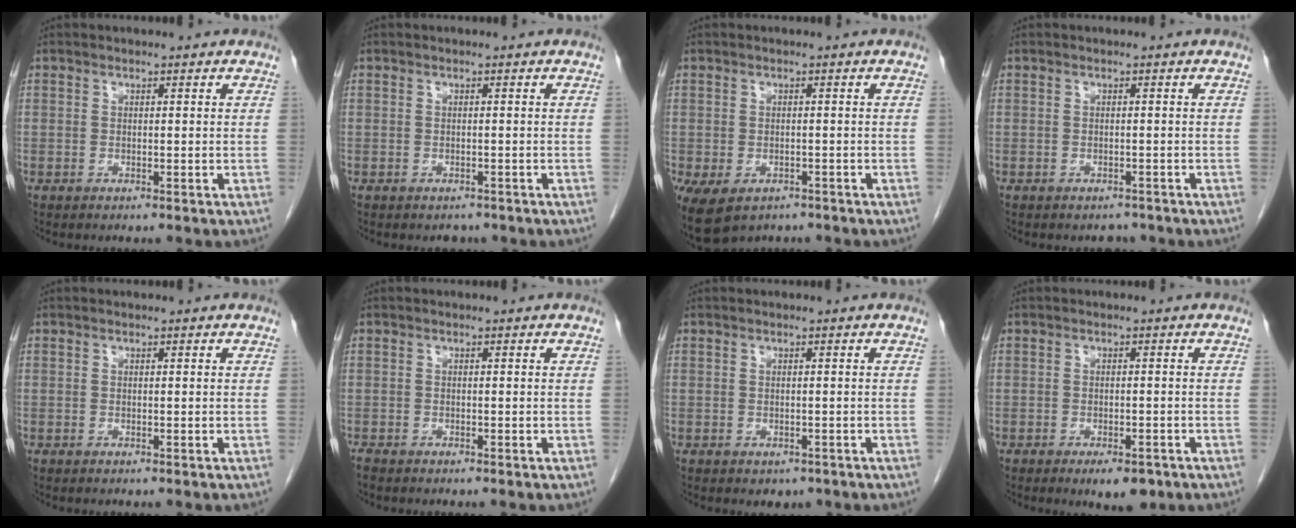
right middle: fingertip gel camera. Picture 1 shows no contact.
{"total": 1.2, "force": [-1.0, 0.7, 0.0], "torque": [-0.003, 0.000, -0.012]}
{"total": 8.4, "force": [-5.0, 5.5, 4.0], "torque": [-0.089, -0.002, -0.070]}
{"total": 1.4, "force": [-1.2, 0.8, -0.1], "torque": [-0.003, 0.000, -0.017]}
{"total": 0.0}
{"total": 0.7, "force": [-0.6, 0.1, 0.2], "torque": [-0.008, -0.002, -0.015]}
{"total": 1.3, "force": [-0.7, 1.0, 0.5], "torque": [-0.007, 0.000, -0.001]}
{"total": 4.3, "force": [-2.8, 1.6, 2.9], "torque": [-0.036, -0.003, -0.032]}